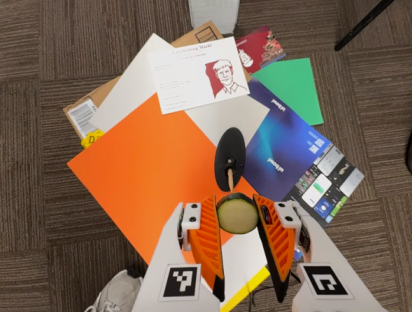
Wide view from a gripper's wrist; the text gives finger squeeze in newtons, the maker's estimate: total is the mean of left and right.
{"total": 8.0, "left": 8.0, "right": 8.0}